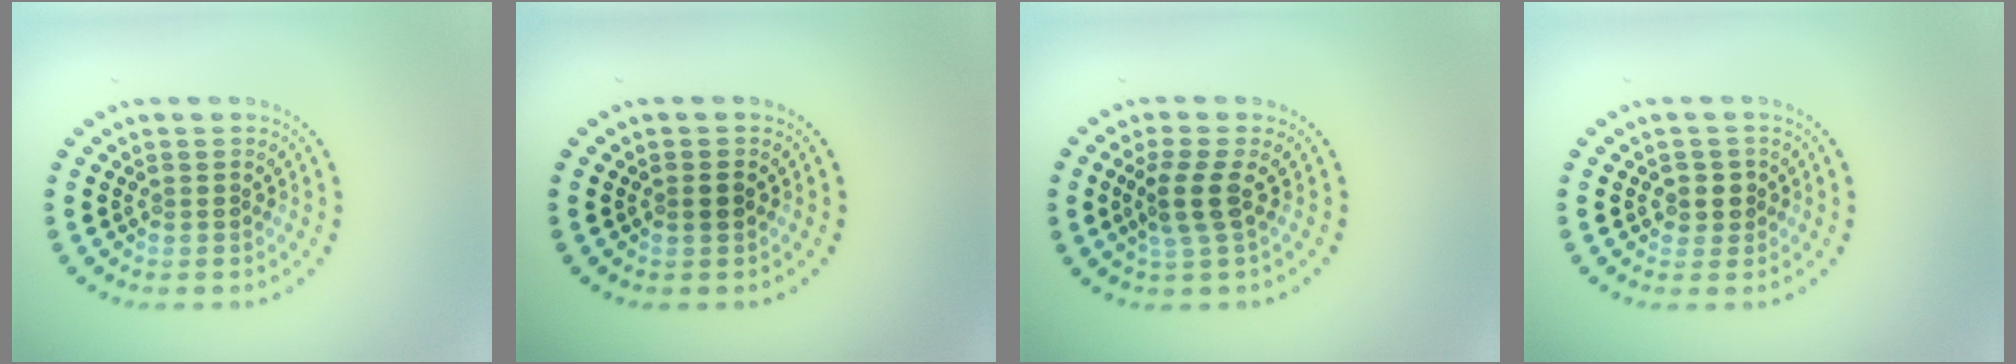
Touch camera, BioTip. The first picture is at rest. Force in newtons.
{"total": 0.9, "press": 0.8, "slide": 0.3}
{"total": 2.6, "press": 2.1, "slide": 1.6}
{"total": 1.6, "press": 1.4, "slide": 0.7}